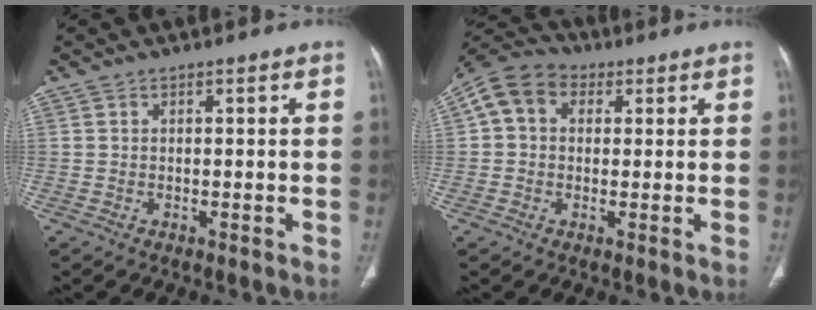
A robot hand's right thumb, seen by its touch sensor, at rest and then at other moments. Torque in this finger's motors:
{"motor_torque": [-0.03, 1.41, 1.03, -0.09, 0.08]}